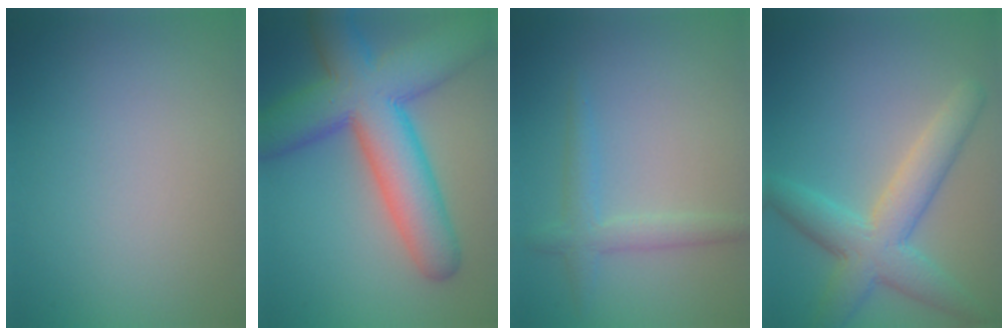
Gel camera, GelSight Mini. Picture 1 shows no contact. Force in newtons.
{"total": 11.2, "press": 11.2, "slide": 0.3}
{"total": 2.2, "press": 2.2, "slide": 0.1}
{"total": 5.9, "press": 5.9, "slide": 0.3}